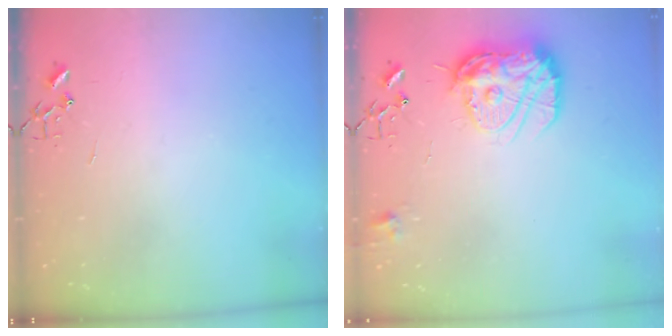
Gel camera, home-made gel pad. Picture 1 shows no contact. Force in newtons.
{"total": 15.7, "press": 15.7, "slide": 1.4}